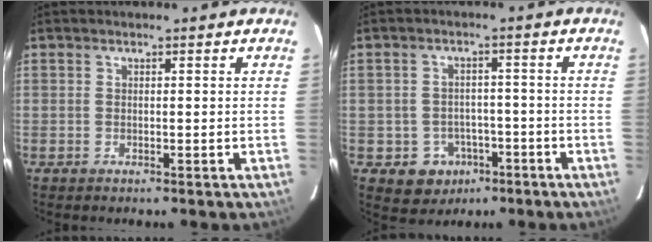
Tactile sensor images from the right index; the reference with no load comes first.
{"total": 6.8, "force": [-3.4, 5.8, 1.4], "torque": [-0.037, 0.021, -0.030]}